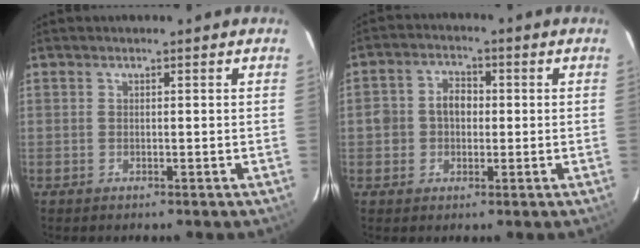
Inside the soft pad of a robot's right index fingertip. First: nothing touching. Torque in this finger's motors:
{"motor_torque": [0.14, -0.06, 0.11, 0.05]}